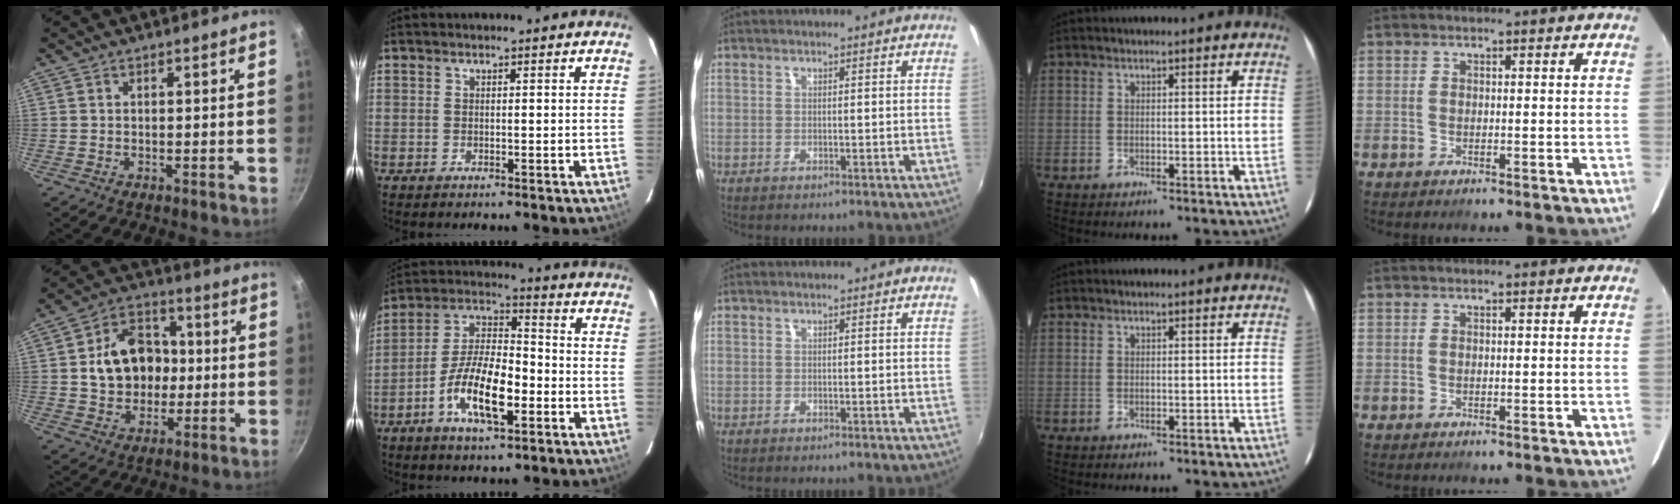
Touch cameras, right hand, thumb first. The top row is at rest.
{"thumb": {"total": 13.7, "force": [0.5, 11.0, 8.2], "torque": [-0.100, 0.024, 0.006]}, "index": {"total": 13.3, "force": [-5.3, 4.9, 11.2], "torque": [-0.224, 0.004, -0.098]}}